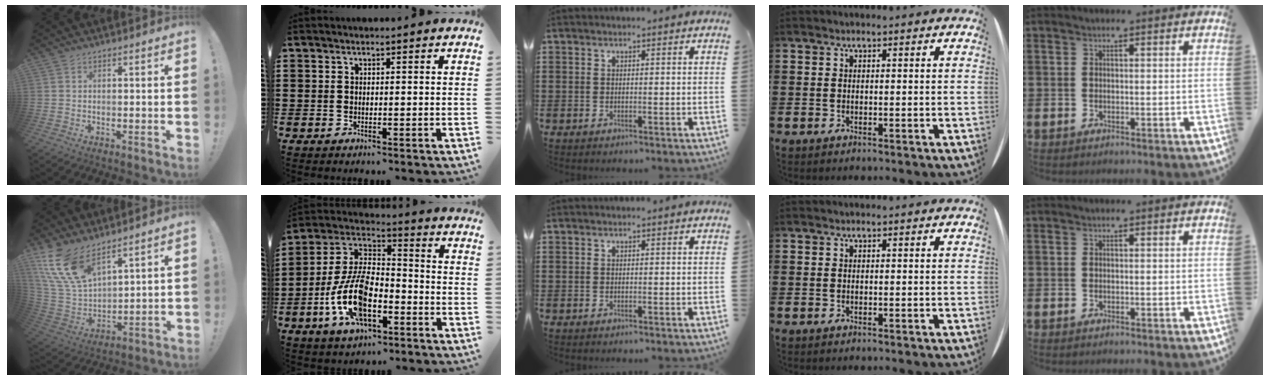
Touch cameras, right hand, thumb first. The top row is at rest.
{"thumb": {"total": 14.9, "force": [10.9, 6.3, 8.1], "torque": [-0.183, -0.071, 0.208]}, "index": {"total": 12.1, "force": [-4.9, 5.8, 9.4], "torque": [-0.223, 0.001, -0.098]}}